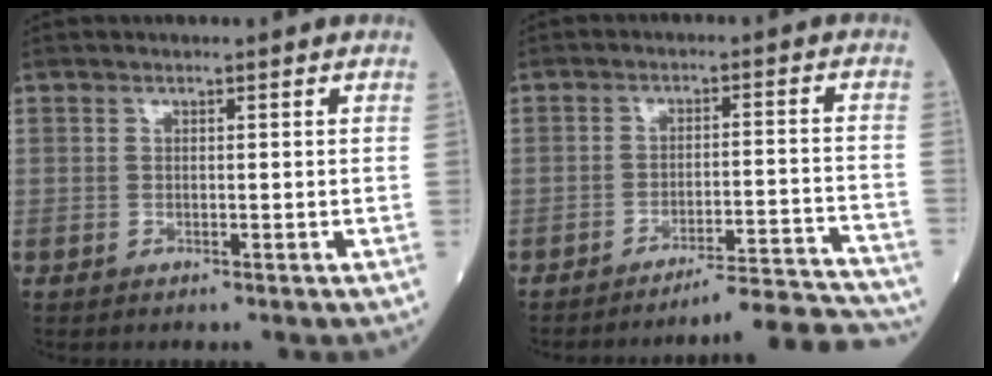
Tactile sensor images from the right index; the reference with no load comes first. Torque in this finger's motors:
{"motor_torque": [-0.24, -0.29, -0.01, -0.01]}